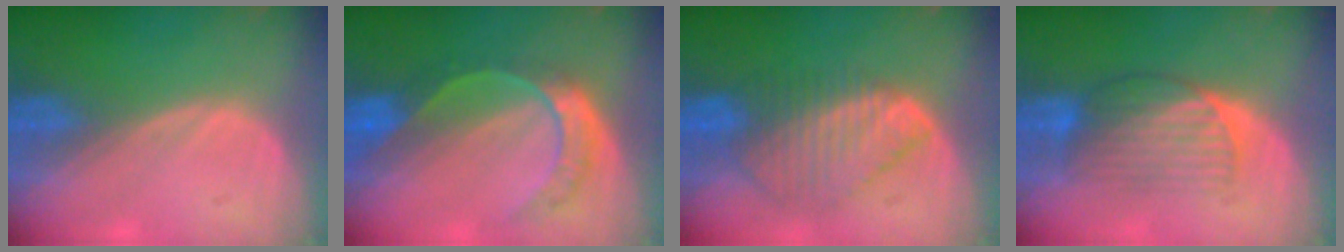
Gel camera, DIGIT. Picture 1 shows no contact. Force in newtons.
{"total": 7.9, "press": 6.5, "slide": 4.4}
{"total": 8.7, "press": 7.7, "slide": 4.0}
{"total": 6.7, "press": 6.4, "slide": 1.8}